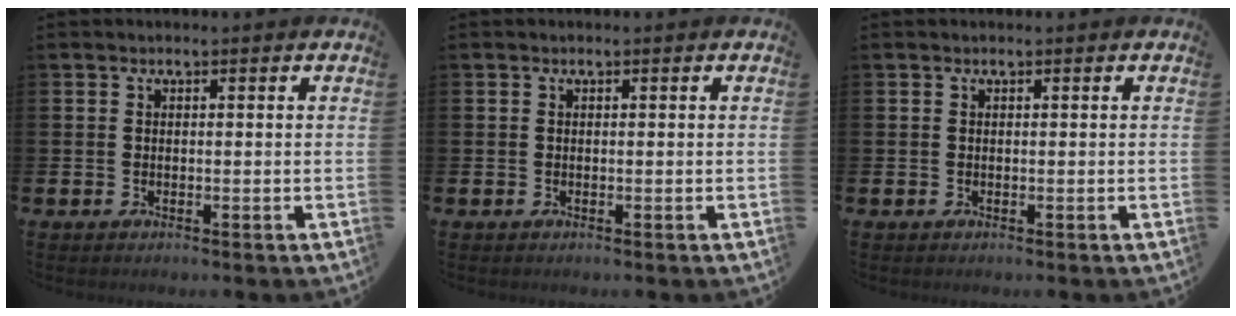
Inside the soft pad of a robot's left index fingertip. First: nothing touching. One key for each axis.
{"total": 0.0}
{"total": 0.0}